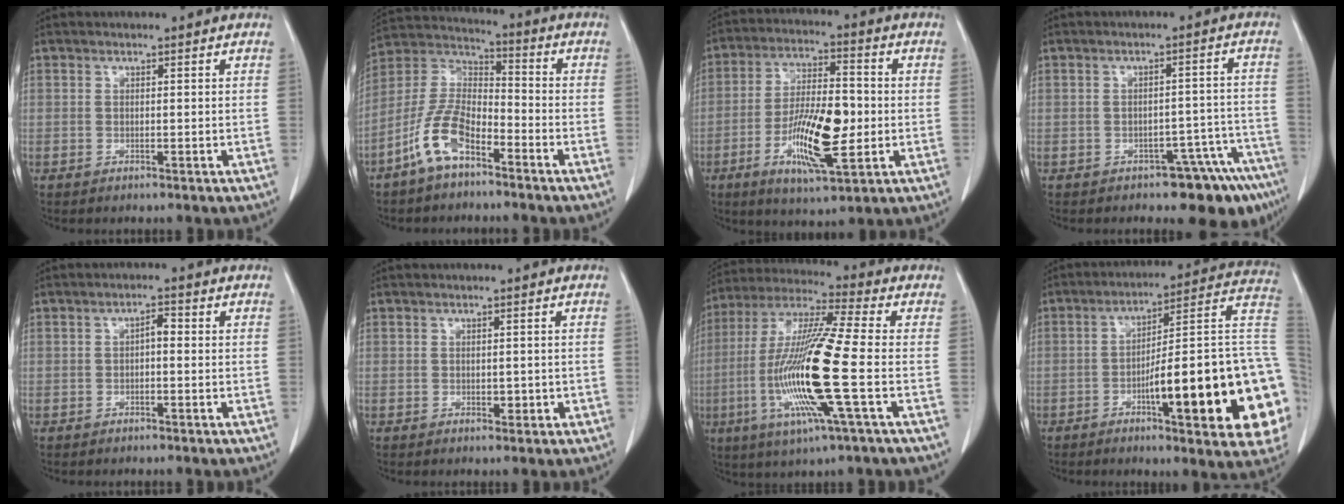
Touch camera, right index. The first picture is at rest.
{"total": 10.4, "force": [-6.2, 4.4, 7.0], "torque": [-0.161, 0.011, -0.124]}
{"total": 13.4, "force": [-3.0, 3.5, 12.5], "torque": [-0.231, -0.004, -0.049]}
{"total": 8.4, "force": [-6.4, 3.8, 3.9], "torque": [-0.013, 0.041, -0.078]}
{"total": 1.8, "force": [-0.1, 0.7, 1.7], "torque": [-0.025, 0.006, -0.003]}
{"total": 1.4, "force": [-0.3, 0.9, 1.0], "torque": [-0.011, 0.001, 0.001]}
{"total": 17.9, "force": [-3.9, 0.3, 17.5], "torque": [-0.364, -0.014, -0.082]}
{"total": 26.7, "force": [-5.4, 3.3, 26.0], "torque": [-0.247, 0.014, -0.075]}